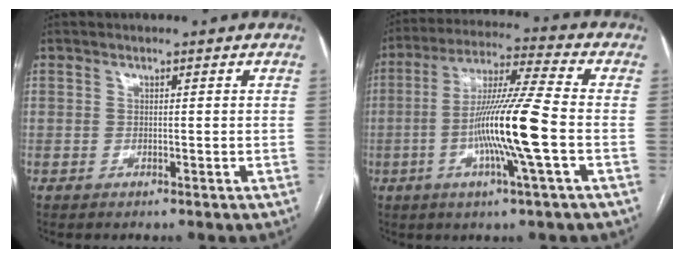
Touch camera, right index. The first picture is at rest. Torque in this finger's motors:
{"motor_torque": [2.14, 0.00, 1.00, 0.21]}